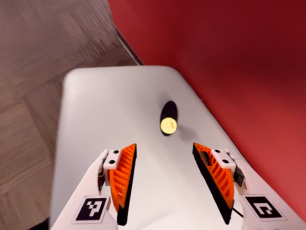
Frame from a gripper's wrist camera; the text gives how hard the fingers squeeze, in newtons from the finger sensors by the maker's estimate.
{"total": 0.0}